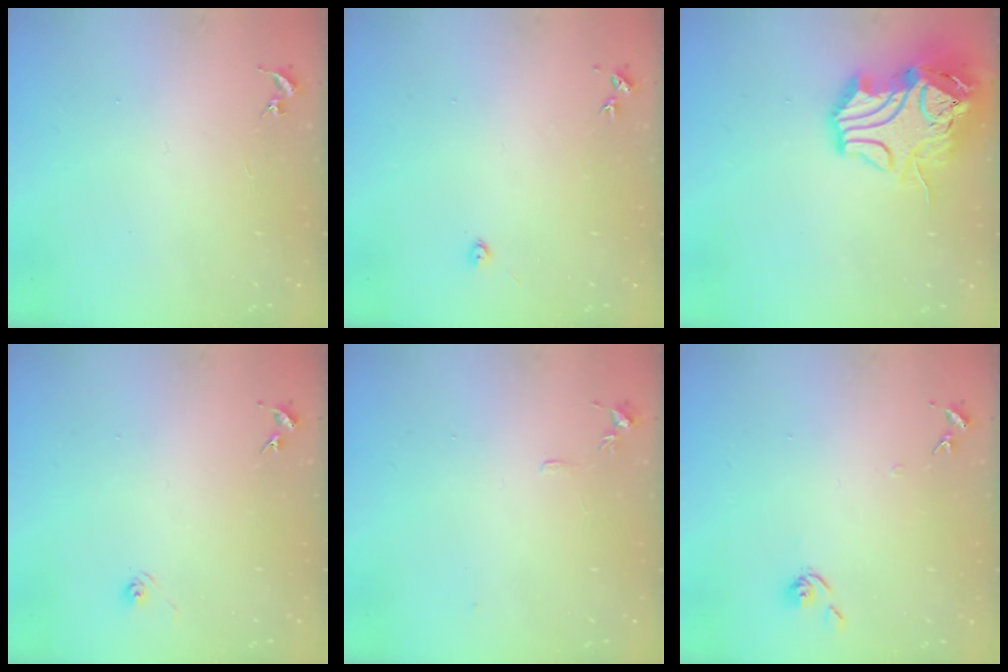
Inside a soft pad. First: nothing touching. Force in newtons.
{"total": 2.2, "press": 2.2, "slide": 0.3}
{"total": 18.6, "press": 18.4, "slide": 2.7}
{"total": 3.2, "press": 2.7, "slide": 1.7}
{"total": 4.4, "press": 4.4, "slide": 0.6}
{"total": 6.7, "press": 6.7, "slide": 0.6}